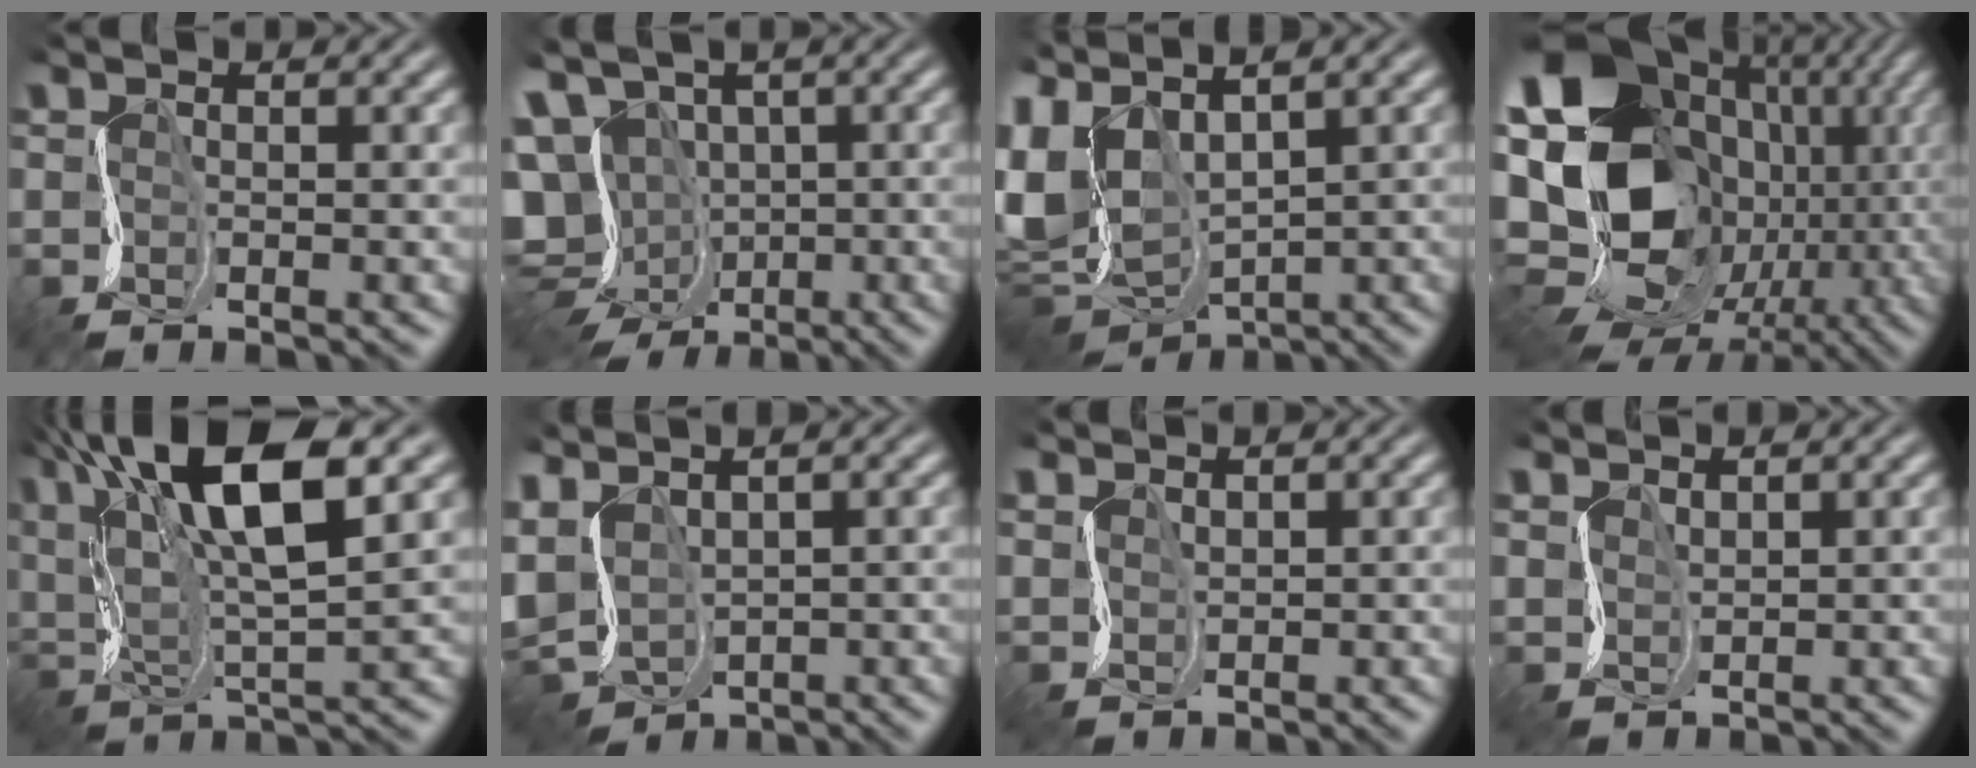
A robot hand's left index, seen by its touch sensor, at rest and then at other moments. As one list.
[{"total": 15.0, "force": [-3.1, 12.8, 7.1], "torque": [-0.145, -0.027, -0.042]}, {"total": 9.3, "force": [2.3, 5.5, 7.1], "torque": [-0.185, 0.004, 0.050]}, {"total": 20.7, "force": [-2.5, 17.3, 11.2], "torque": [-0.193, 0.006, -0.070]}, {"total": 13.7, "force": [6.9, 4.3, 11.0], "torque": [-0.213, 0.027, 0.115]}, {"total": 5.3, "force": [-0.1, 3.8, 3.6], "torque": [-0.086, -0.003, 0.014]}, {"total": 1.0, "force": [0.8, 0.5, -0.4], "torque": [0.008, 0.002, 0.026]}, {"total": 1.3, "force": [1.1, 0.4, -0.6], "torque": [0.009, 0.001, 0.030]}]